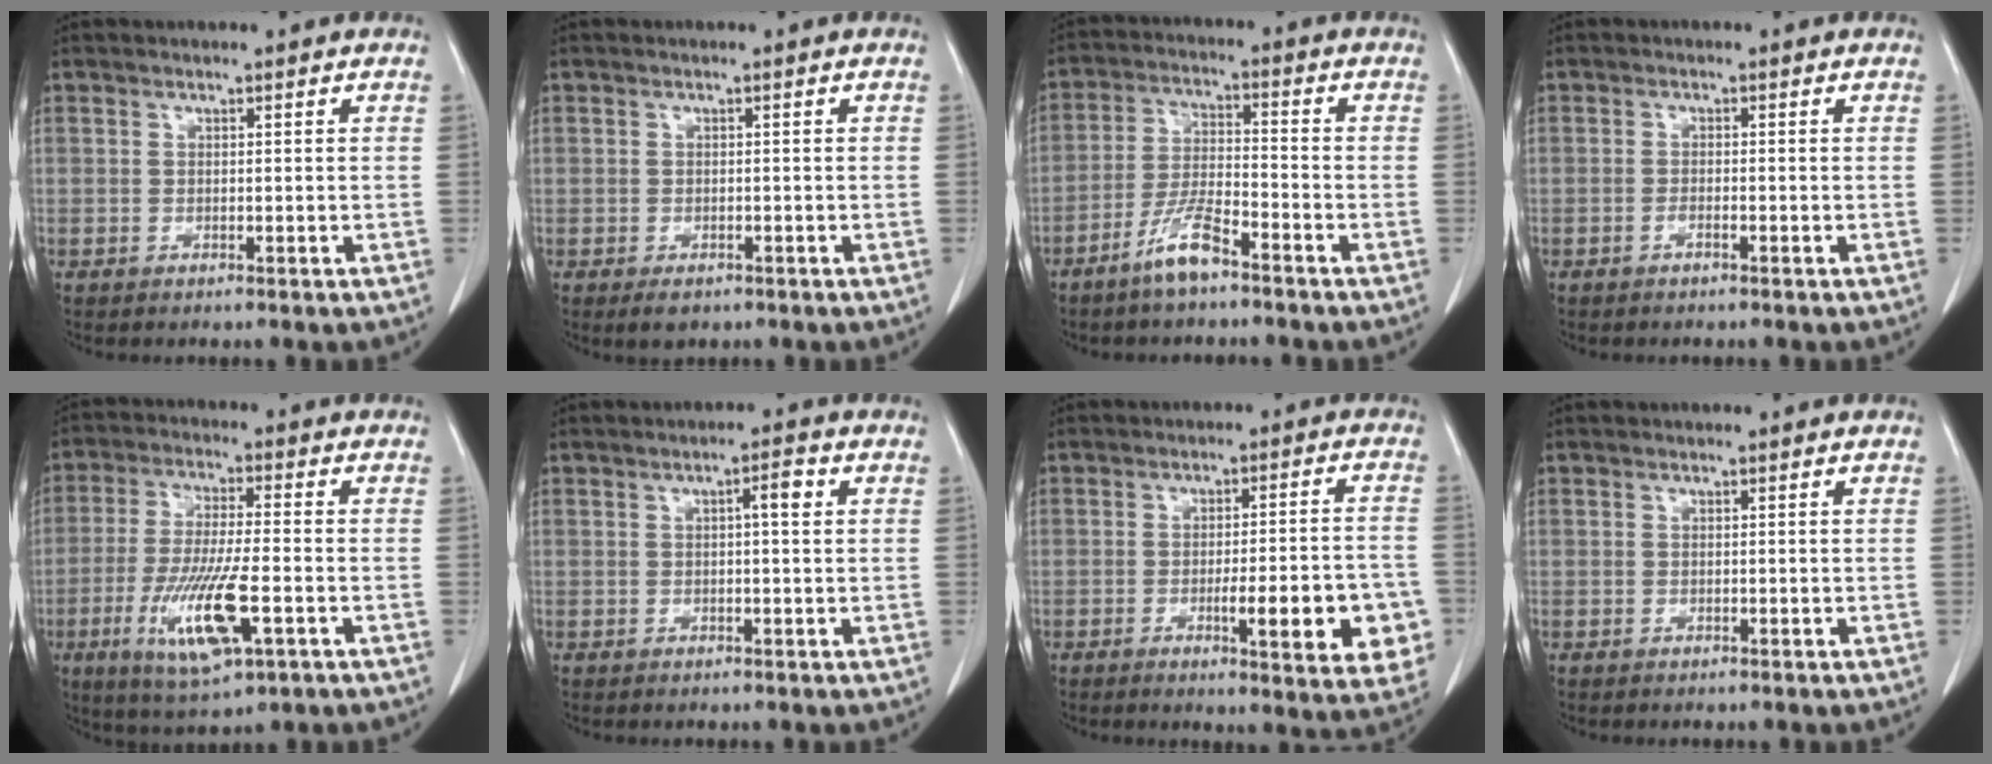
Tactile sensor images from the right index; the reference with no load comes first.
{"total": 2.2, "force": [-1.3, 1.5, 0.9], "torque": [-0.013, -0.001, -0.012]}
{"total": 6.8, "force": [-4.9, 0.9, 4.6], "torque": [-0.098, -0.007, -0.096]}
{"total": 0.9, "force": [-0.6, 0.1, 0.7], "torque": [-0.014, 0.002, -0.013]}
{"total": 12.4, "force": [-4.4, 2.1, 11.4], "torque": [-0.228, -0.021, -0.075]}
{"total": 2.6, "force": [0.6, 0.3, 2.5], "torque": [-0.039, 0.005, 0.008]}
{"total": 13.3, "force": [-4.3, 2.3, 12.4], "torque": [-0.121, 0.006, -0.046]}
{"total": 0.0}